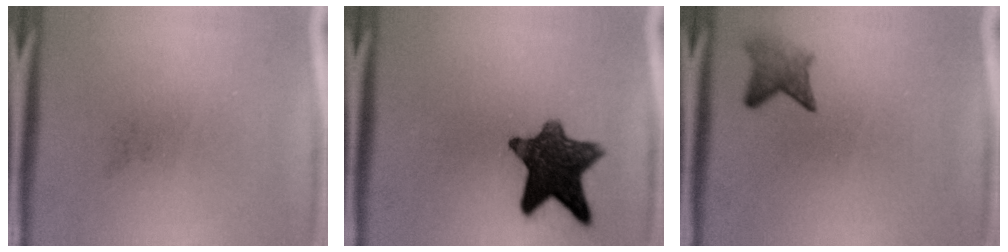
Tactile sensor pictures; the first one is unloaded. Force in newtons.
{"total": 11.5}
{"total": 2.4}